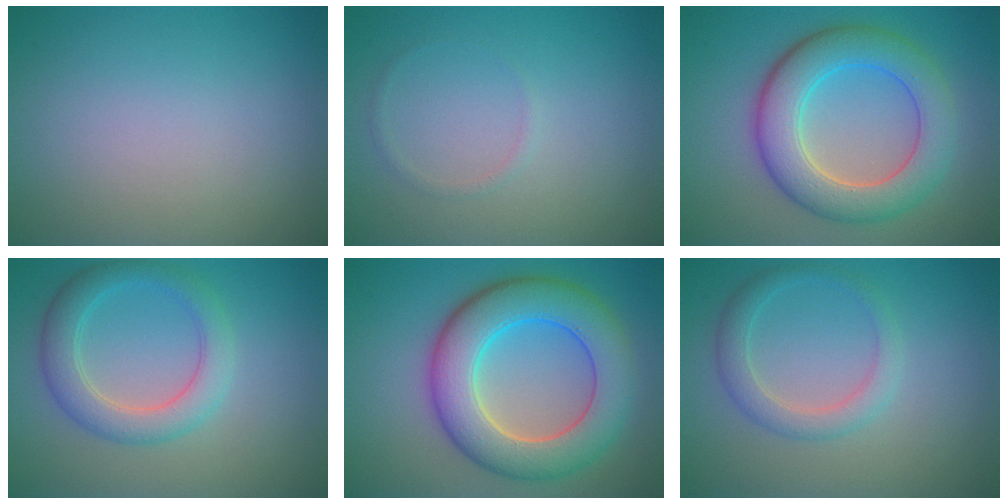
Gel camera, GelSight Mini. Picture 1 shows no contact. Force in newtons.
{"total": 0.6, "press": 0.6, "slide": 0.1}
{"total": 7.5, "press": 7.5, "slide": 0.6}
{"total": 2.9, "press": 2.9, "slide": 0.3}
{"total": 9.3, "press": 9.3, "slide": 0.5}
{"total": 2.5, "press": 2.5, "slide": 0.1}